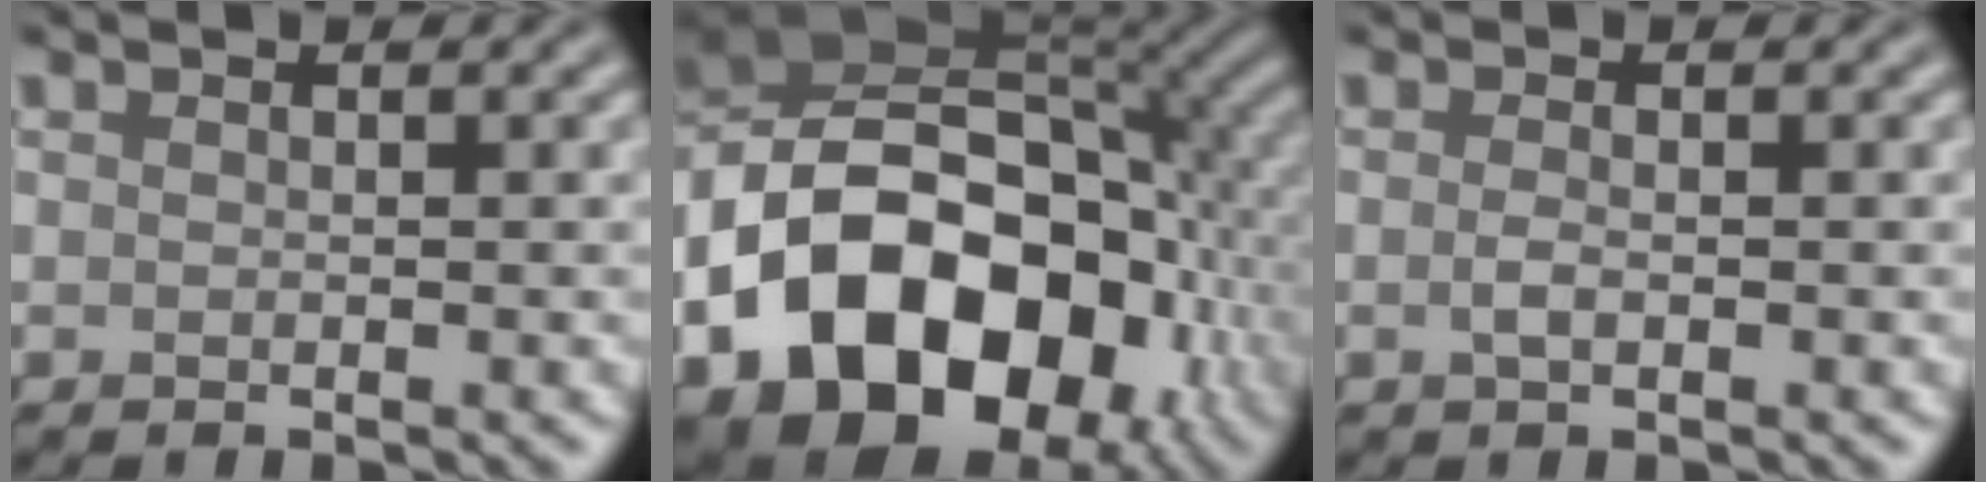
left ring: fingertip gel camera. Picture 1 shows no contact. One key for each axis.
{"total": 17.8, "fx": -5.8, "fy": 12.1, "fz": 11.7, "tx": -0.213, "ty": -0.016, "tz": -0.099}
{"total": 1.1, "fx": -0.2, "fy": 0.4, "fz": 1.0, "tx": -0.022, "ty": -0.003, "tz": -0.006}